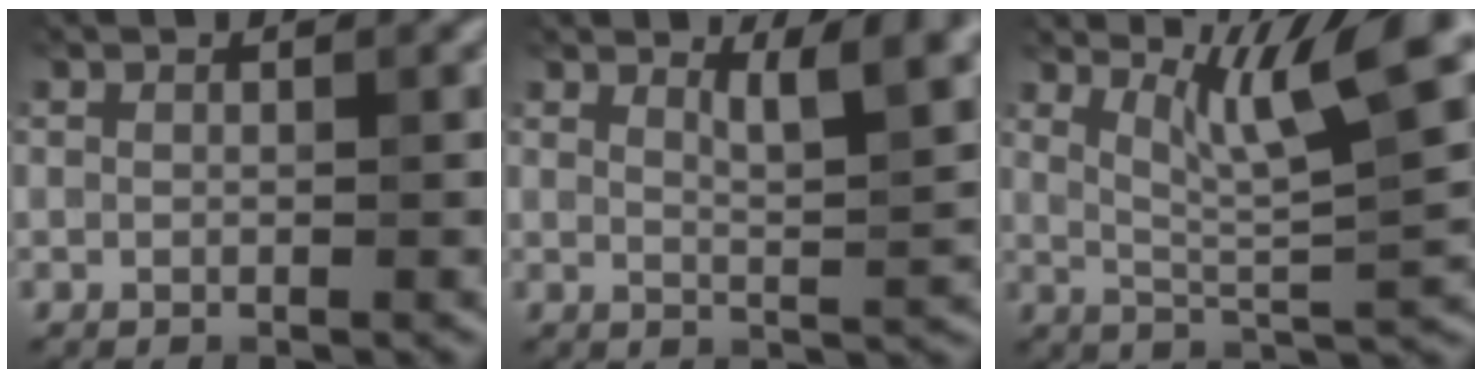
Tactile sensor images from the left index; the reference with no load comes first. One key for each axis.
{"total": 2.8, "fx": 1.8, "fy": 0.0, "fz": 2.2, "tx": -0.042, "ty": -0.001, "tz": 0.055}
{"total": 6.5, "fx": 3.2, "fy": 0.6, "fz": 5.6, "tx": -0.106, "ty": 0.009, "tz": 0.087}